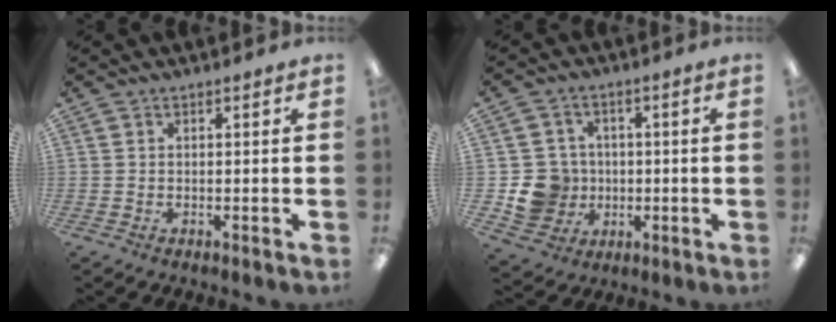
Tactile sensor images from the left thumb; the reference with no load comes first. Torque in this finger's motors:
{"motor_torque": [-0.06, 0.09, 0.21, -0.22, 0.02]}